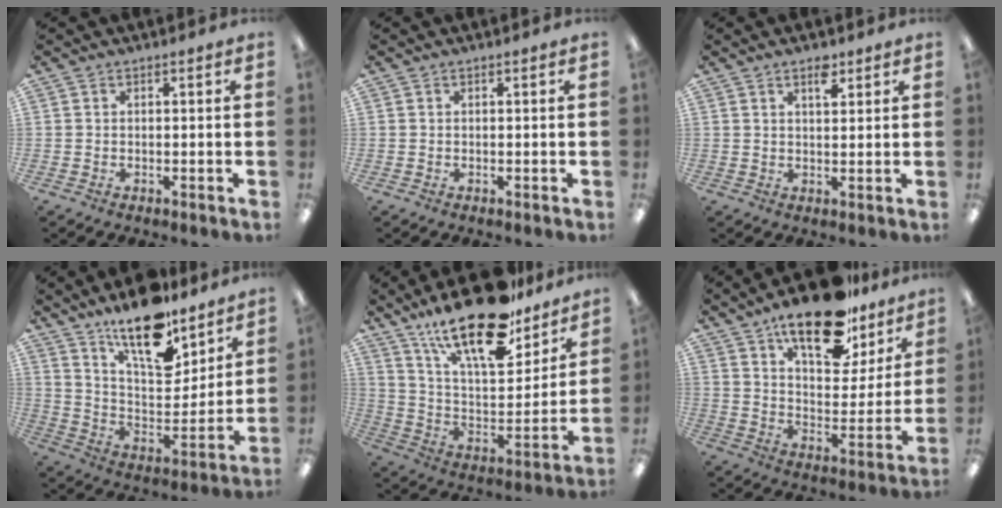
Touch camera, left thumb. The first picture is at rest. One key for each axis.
{"total": 0.0}
{"total": 3.8, "fx": 2.5, "fy": 1.5, "fz": 2.3, "tx": -0.027, "ty": -0.007, "tz": 0.040}
{"total": 18.4, "fx": 13.9, "fy": 6.7, "fz": 10.0, "tx": -0.177, "ty": -0.086, "tz": 0.240}
{"total": 24.0, "fx": 17.4, "fy": 8.3, "fz": 14.2, "tx": -0.235, "ty": -0.106, "tz": 0.296}
{"total": 20.9, "fx": 15.0, "fy": 8.6, "fz": 11.7, "tx": -0.180, "ty": -0.083, "tz": 0.253}